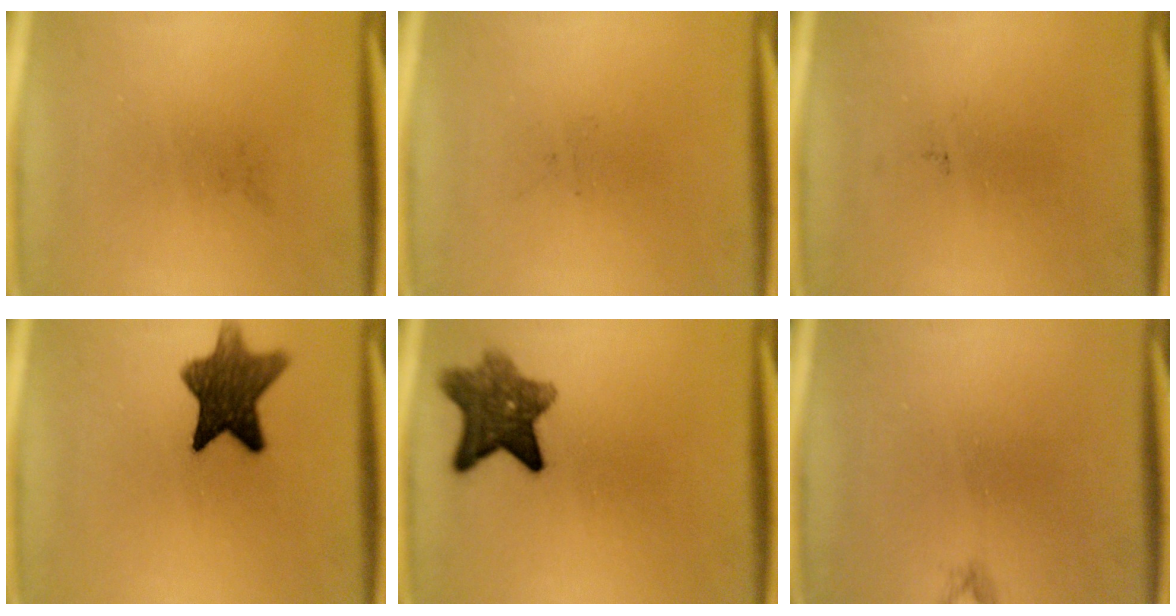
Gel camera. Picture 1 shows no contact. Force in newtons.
{"total": 0.0}
{"total": 0.0}
{"total": 10.3}
{"total": 8.3}
{"total": 0.6}